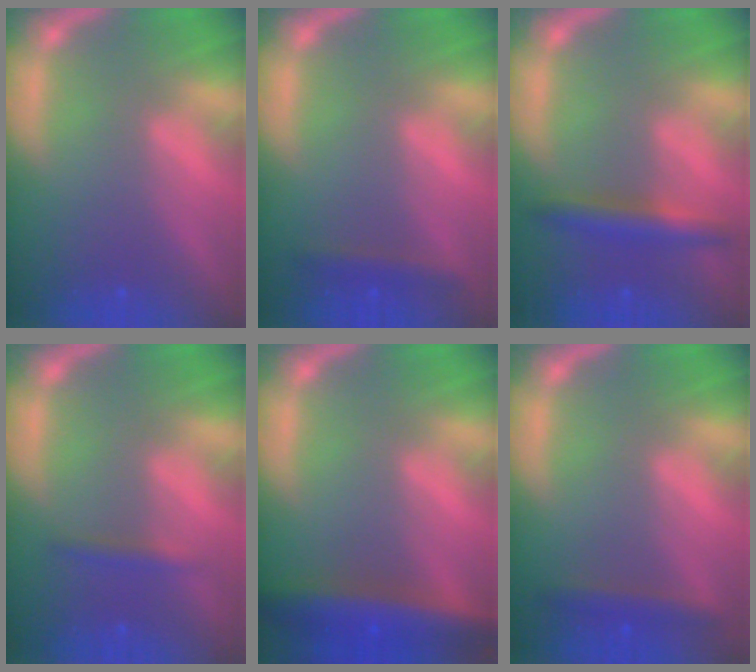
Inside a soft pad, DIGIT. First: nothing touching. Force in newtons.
{"total": 1.9}
{"total": 3.5}
{"total": 1.4}
{"total": 7.0}
{"total": 2.4}